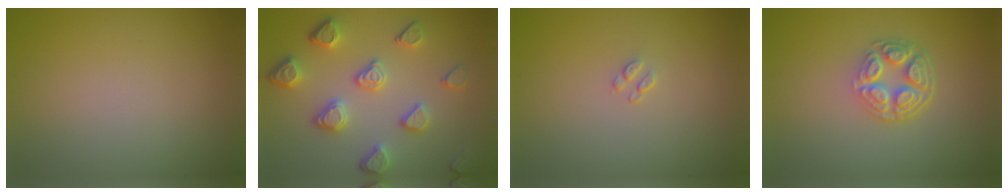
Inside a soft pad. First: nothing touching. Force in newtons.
{"total": 4.7, "press": 3.9, "slide": 2.6}
{"total": 0.6, "press": 0.4, "slide": 0.5}
{"total": 4.5, "press": 3.2, "slide": 3.1}